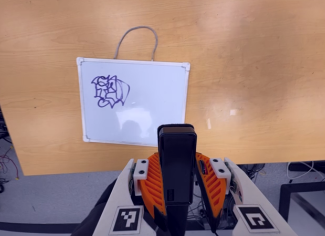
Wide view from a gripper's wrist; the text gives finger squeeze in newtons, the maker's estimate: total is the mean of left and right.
{"total": 4.4, "left": 3.2, "right": 5.6}